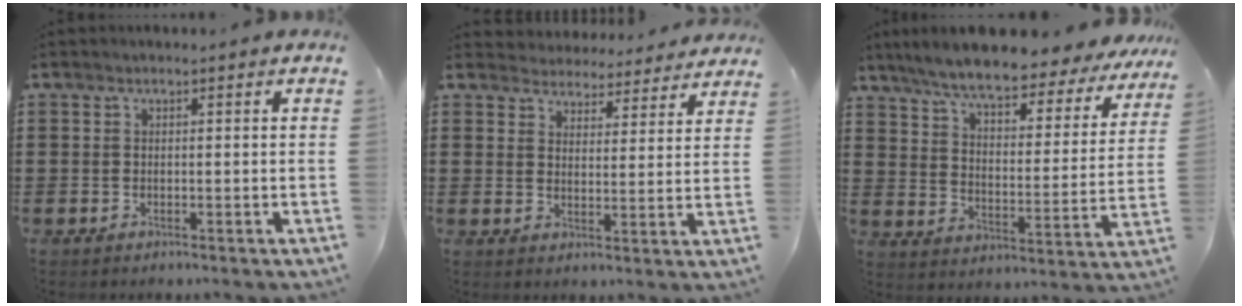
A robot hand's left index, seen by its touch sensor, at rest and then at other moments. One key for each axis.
{"total": 4.3, "fx": 4.3, "fy": 0.6, "fz": -0.1, "tx": -0.020, "ty": -0.023, "tz": 0.076}
{"total": 7.3, "fx": 6.6, "fy": 0.4, "fz": 3.2, "tx": -0.091, "ty": -0.038, "tz": 0.111}